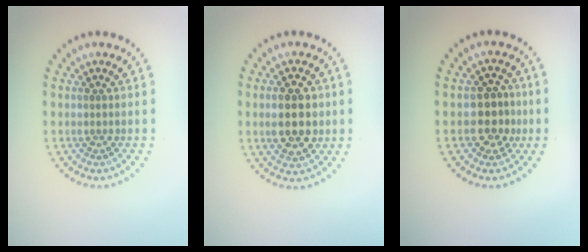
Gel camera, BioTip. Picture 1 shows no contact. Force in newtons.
{"total": 5.1, "press": 5.1, "slide": 0.3}
{"total": 3.1, "press": 3.0, "slide": 0.9}